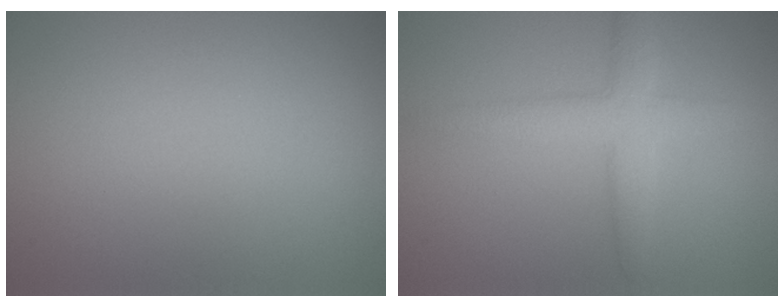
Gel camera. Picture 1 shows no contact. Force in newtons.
{"total": 3.7, "press": 3.7, "slide": 0.2}